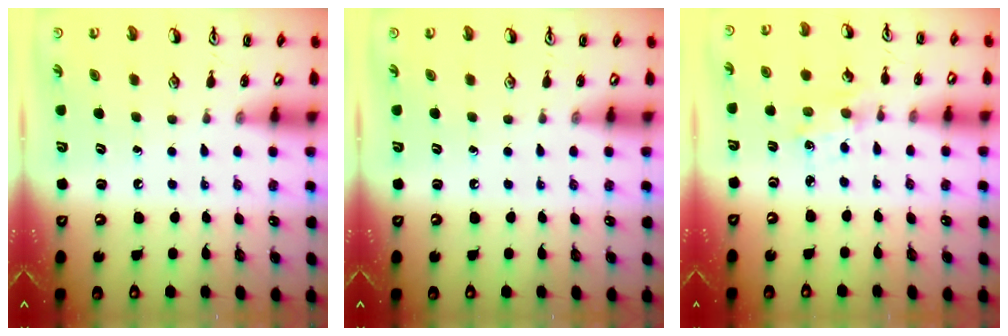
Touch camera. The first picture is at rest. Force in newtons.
{"total": 0.0}
{"total": 1.9, "press": 1.9, "slide": 0.3}